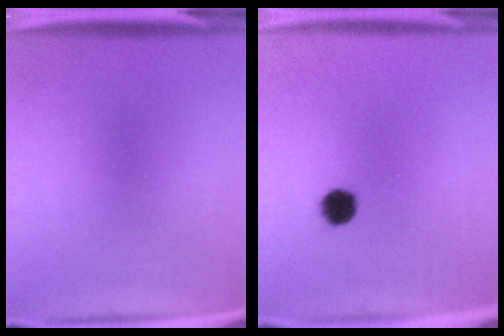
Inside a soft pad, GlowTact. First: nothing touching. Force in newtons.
{"total": 4.0}